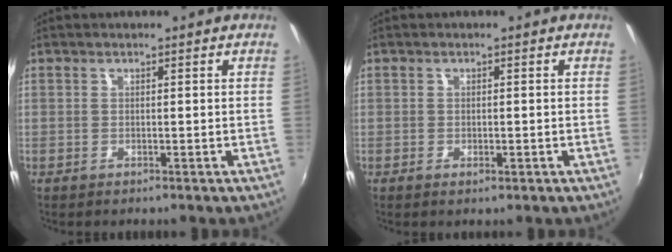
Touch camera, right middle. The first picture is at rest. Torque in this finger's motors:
{"motor_torque": [-0.79, 0.31, -0.11, -0.09]}